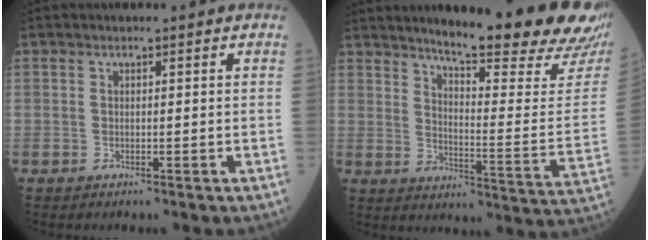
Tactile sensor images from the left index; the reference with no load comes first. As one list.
[{"total": 22.9, "force": [19.6, 1.0, 11.9], "torque": [-0.169, -0.087, 0.241]}]